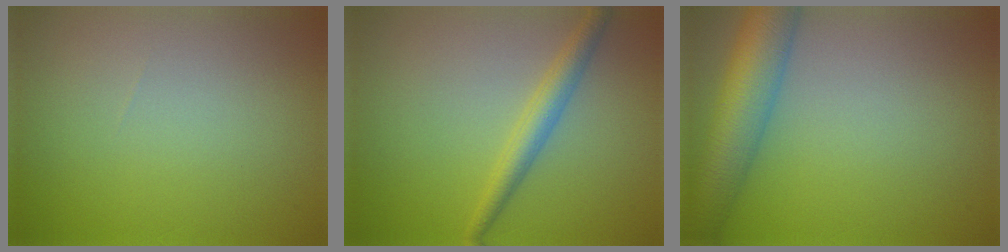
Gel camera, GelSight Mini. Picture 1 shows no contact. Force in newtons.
{"total": 2.6, "press": 2.6, "slide": 0.0}
{"total": 7.7, "press": 7.7, "slide": 0.4}